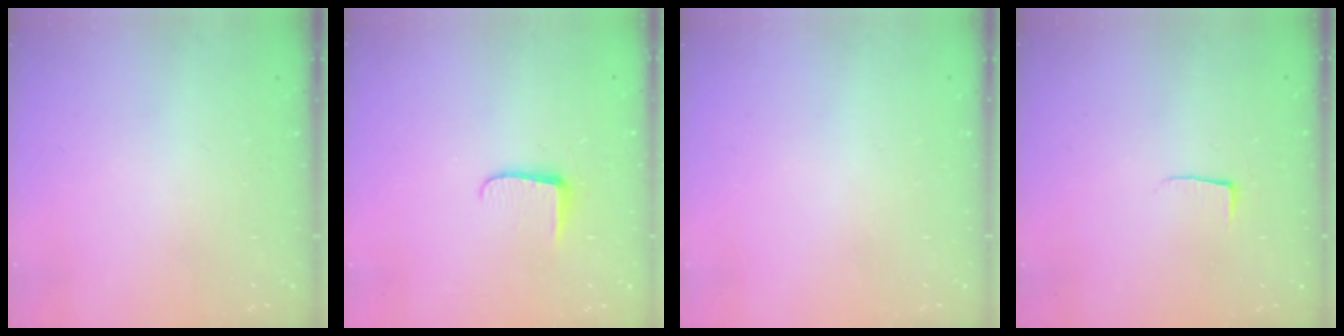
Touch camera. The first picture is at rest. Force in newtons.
{"total": 5.6, "press": 5.6, "slide": 0.7}
{"total": 0.0}
{"total": 3.8, "press": 3.8, "slide": 0.5}